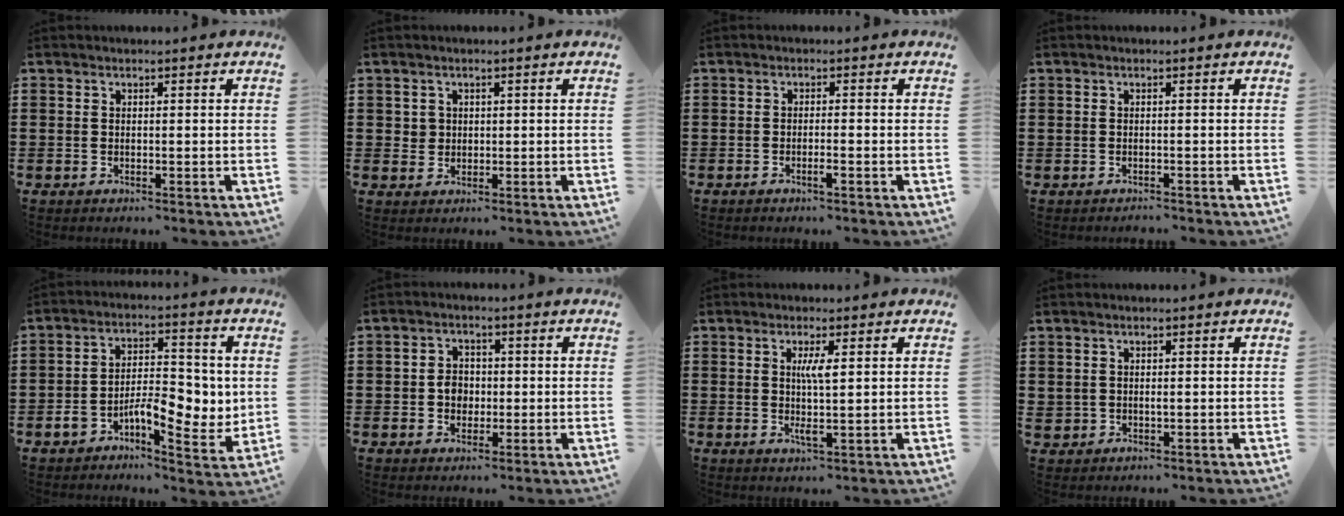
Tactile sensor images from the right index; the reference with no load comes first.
{"total": 1.8, "force": [0.5, 1.7, 0.2], "torque": [-0.011, 0.009, 0.009]}
{"total": 1.3, "force": [-0.9, 0.1, 1.0], "torque": [-0.019, -0.004, -0.015]}
{"total": 0.9, "force": [-0.8, 0.3, -0.2], "torque": [0.001, 0.005, -0.019]}
{"total": 9.0, "force": [-2.3, 5.0, 7.1], "torque": [-0.105, 0.009, -0.044]}
{"total": 3.2, "force": [-0.3, 2.7, 1.8], "torque": [-0.041, 0.008, -0.009]}
{"total": 3.6, "force": [0.7, 0.3, 3.5], "torque": [-0.068, -0.002, 0.009]}
{"total": 0.9, "force": [0.1, 0.8, 0.5], "torque": [-0.013, 0.002, 0.003]}